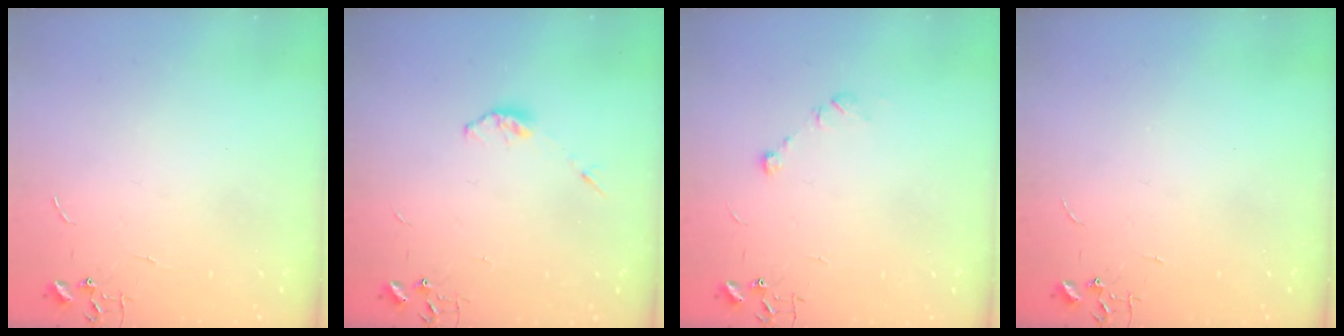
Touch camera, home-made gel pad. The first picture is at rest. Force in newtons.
{"total": 3.3, "press": 3.3, "slide": 0.5}
{"total": 7.4, "press": 7.4, "slide": 0.9}
{"total": 0.0}